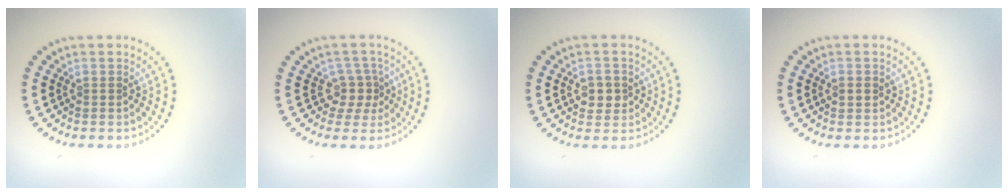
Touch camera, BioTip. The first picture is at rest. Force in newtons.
{"total": 2.3, "press": 1.7, "slide": 1.6}
{"total": 2.1, "press": 2.0, "slide": 0.3}
{"total": 1.3, "press": 1.2, "slide": 0.3}